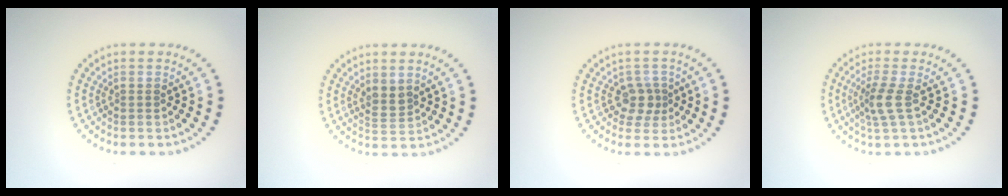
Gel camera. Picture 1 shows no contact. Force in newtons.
{"total": 1.7, "press": 1.5, "slide": 0.8}
{"total": 2.0, "press": 1.7, "slide": 1.1}
{"total": 2.5, "press": 1.9, "slide": 1.6}